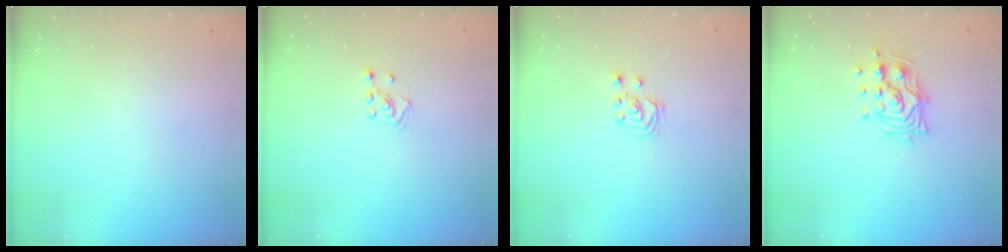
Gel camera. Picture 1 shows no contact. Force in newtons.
{"total": 2.8, "press": 2.7, "slide": 0.5}
{"total": 2.8, "press": 2.7, "slide": 0.7}
{"total": 11.7, "press": 11.7, "slide": 0.6}